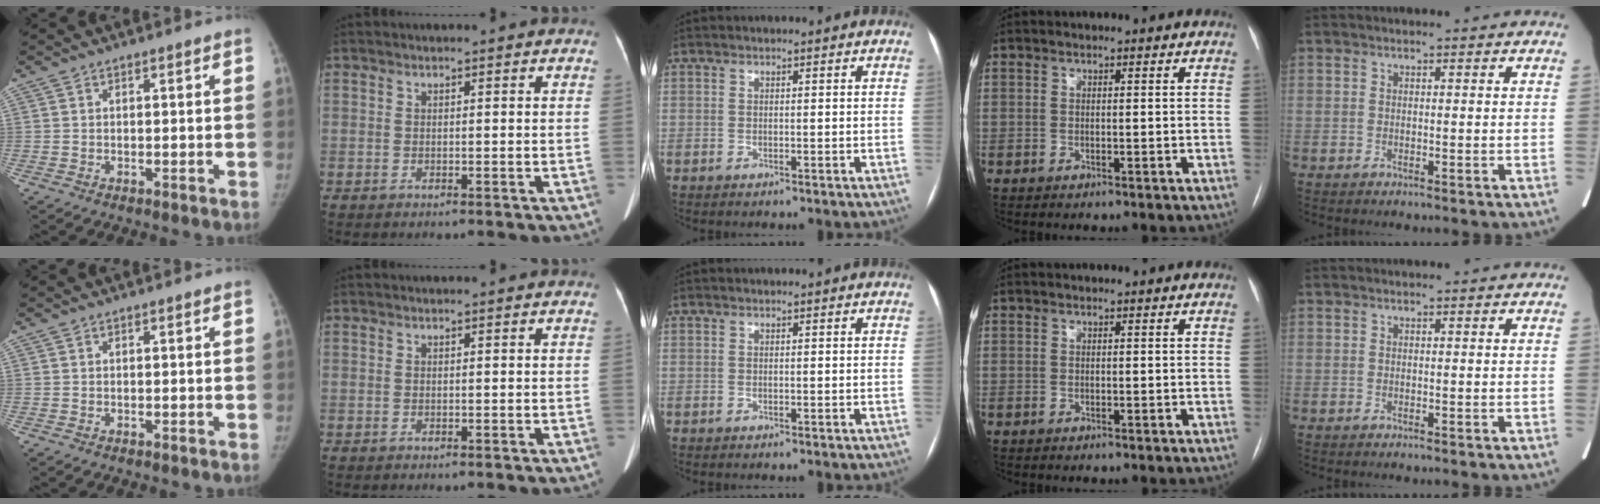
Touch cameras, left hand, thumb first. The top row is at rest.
{}